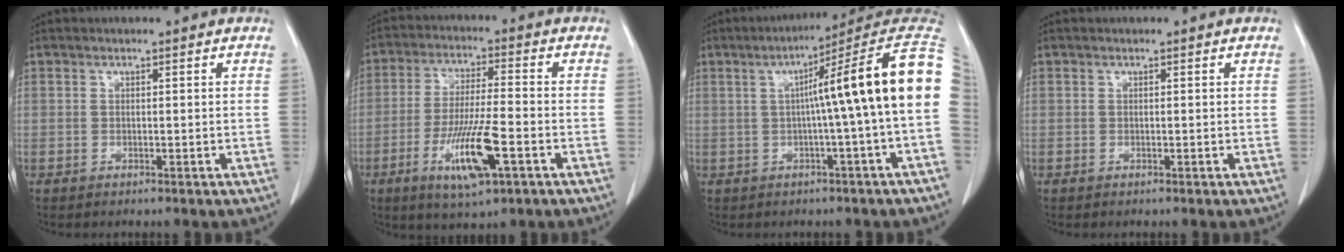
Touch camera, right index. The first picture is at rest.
{"total": 11.1, "force": [-4.5, 1.5, 10.0], "torque": [-0.193, -0.016, -0.077]}
{"total": 15.1, "force": [1.3, -0.9, 15.0], "torque": [-0.195, 0.041, 0.011]}
{"total": 0.0}